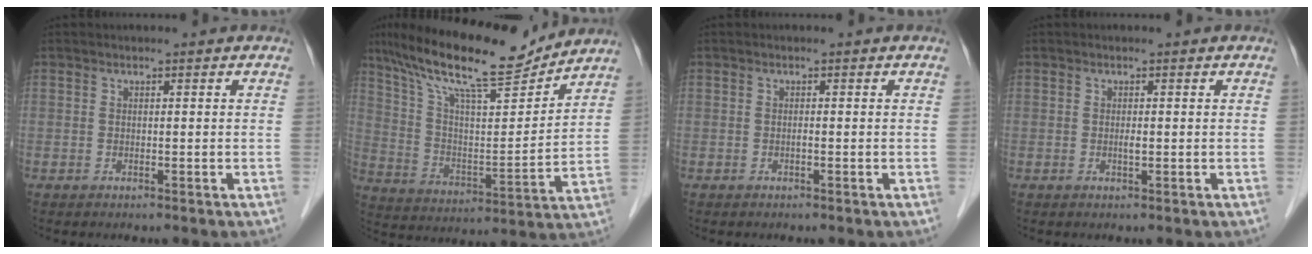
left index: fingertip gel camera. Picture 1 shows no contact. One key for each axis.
{"total": 19.1, "fx": 15.9, "fy": 2.7, "fz": 10.3, "tx": -0.184, "ty": 0.012, "tz": 0.271}
{"total": 0.0}
{"total": 0.7, "fx": 0.0, "fy": 0.1, "fz": 0.7, "tx": -0.014, "ty": -0.001, "tz": -0.002}